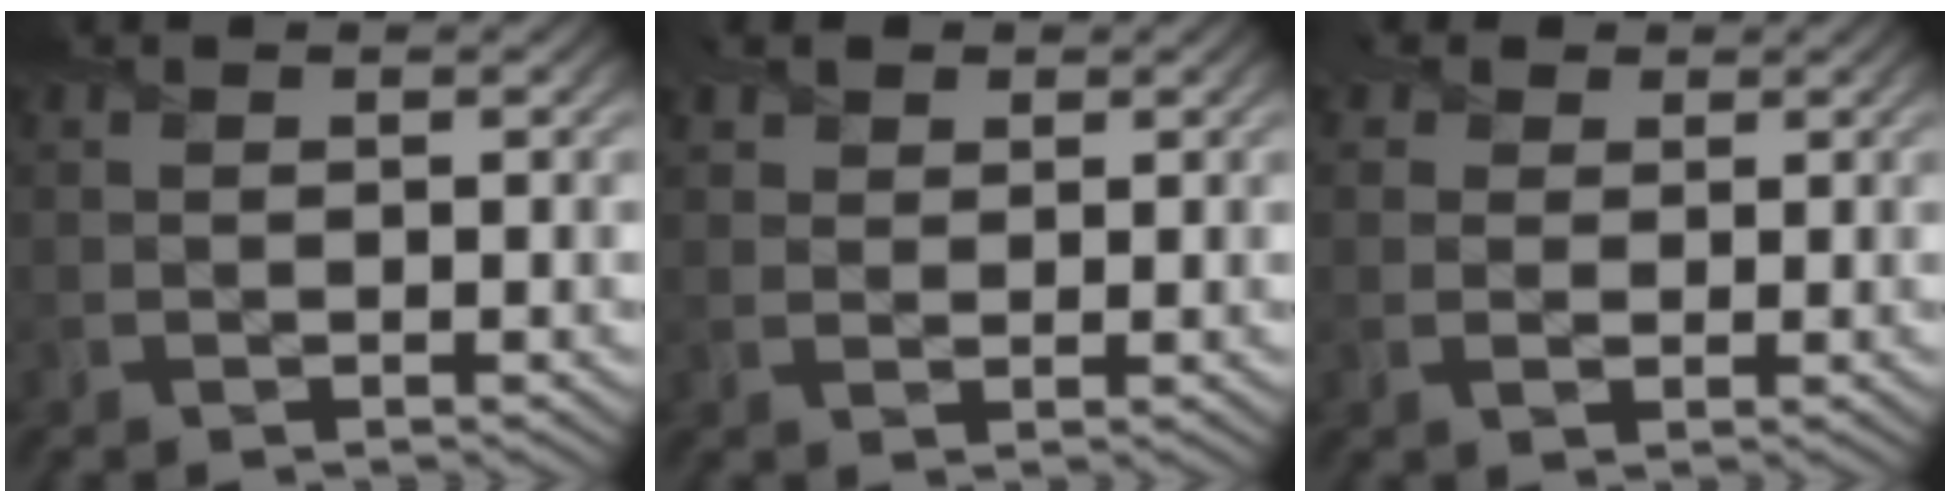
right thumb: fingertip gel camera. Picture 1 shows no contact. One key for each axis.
{"total": 2.6, "fx": 1.7, "fy": 1.6, "fz": 0.9, "tx": -0.022, "ty": 0.008, "tz": 0.034}
{"total": 3.1, "fx": 1.4, "fy": 2.4, "fz": 1.4, "tx": -0.036, "ty": 0.003, "tz": 0.017}